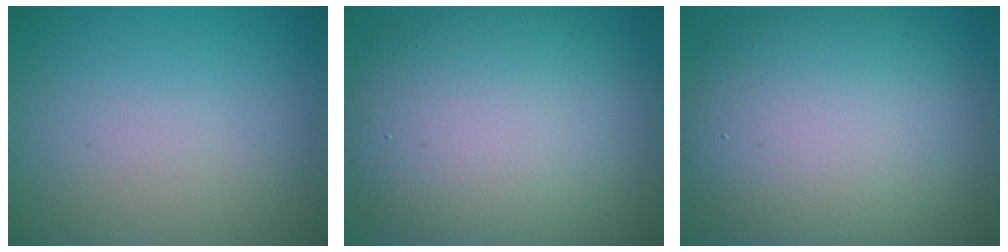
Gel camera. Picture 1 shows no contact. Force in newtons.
{"total": 13.1, "press": 13.1, "slide": 0.6}
{"total": 12.3, "press": 12.3, "slide": 0.7}